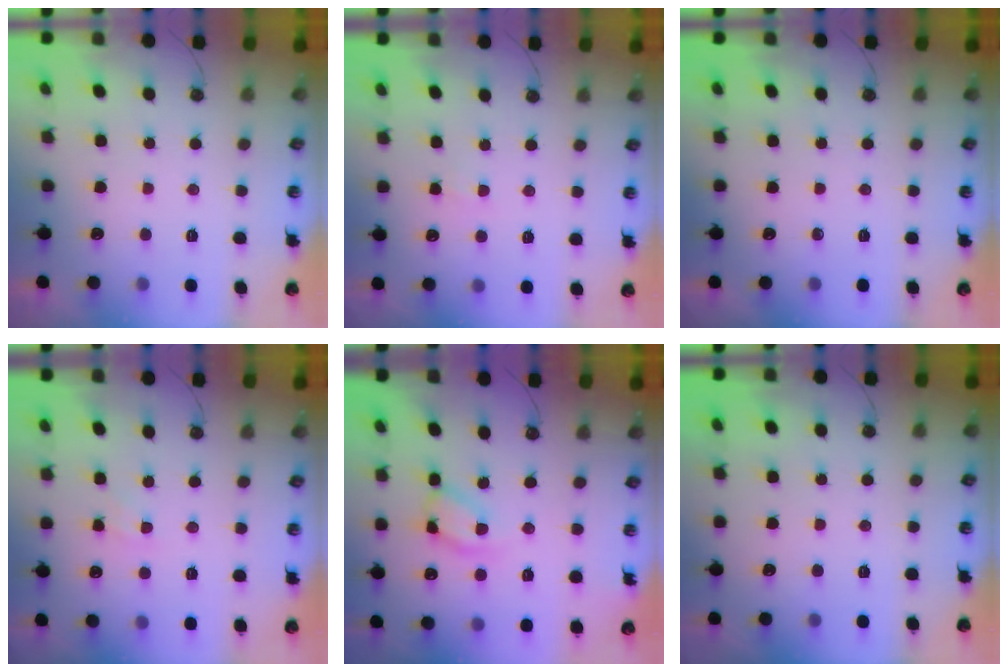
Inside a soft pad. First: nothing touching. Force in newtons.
{"total": 4.0, "press": 3.9, "slide": 0.6}
{"total": 0.0}
{"total": 3.0, "press": 3.0, "slide": 0.4}
{"total": 13.2, "press": 13.2, "slide": 1.0}
{"total": 0.0}